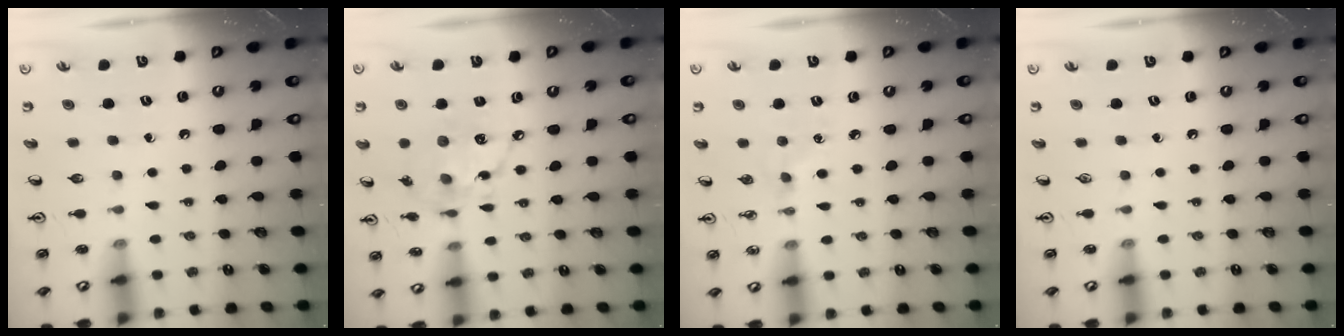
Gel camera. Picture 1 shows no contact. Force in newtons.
{"total": 13.6, "press": 13.6, "slide": 1.0}
{"total": 4.1, "press": 4.0, "slide": 0.6}
{"total": 0.0}